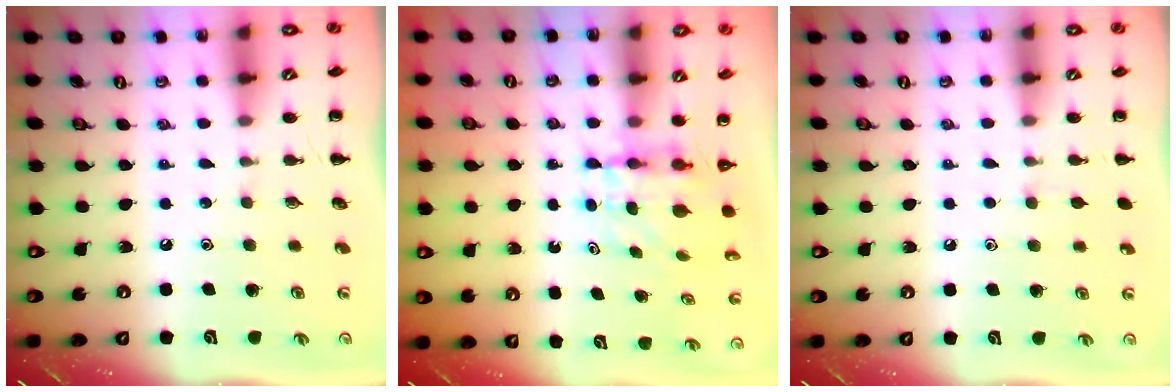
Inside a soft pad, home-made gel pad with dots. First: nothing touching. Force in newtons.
{"total": 4.7, "press": 4.7, "slide": 0.5}
{"total": 3.2, "press": 2.9, "slide": 1.3}